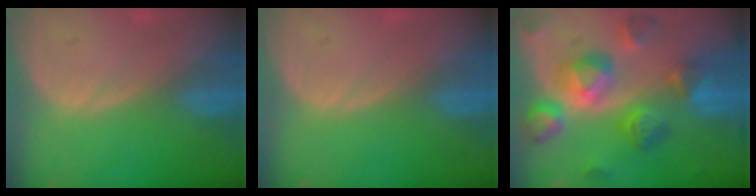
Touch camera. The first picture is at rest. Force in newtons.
{"total": 0.0}
{"total": 11.1, "press": 11.0, "slide": 1.0}